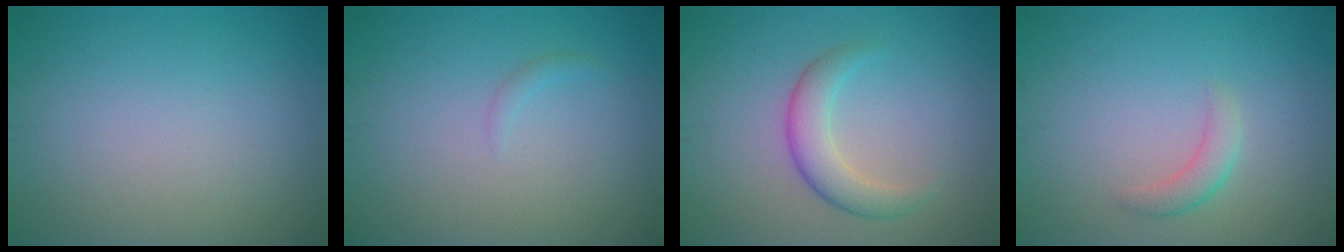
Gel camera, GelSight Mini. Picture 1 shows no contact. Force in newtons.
{"total": 0.6, "press": 0.6, "slide": 0.1}
{"total": 3.2, "press": 3.2, "slide": 0.0}
{"total": 1.7, "press": 1.7, "slide": 0.1}